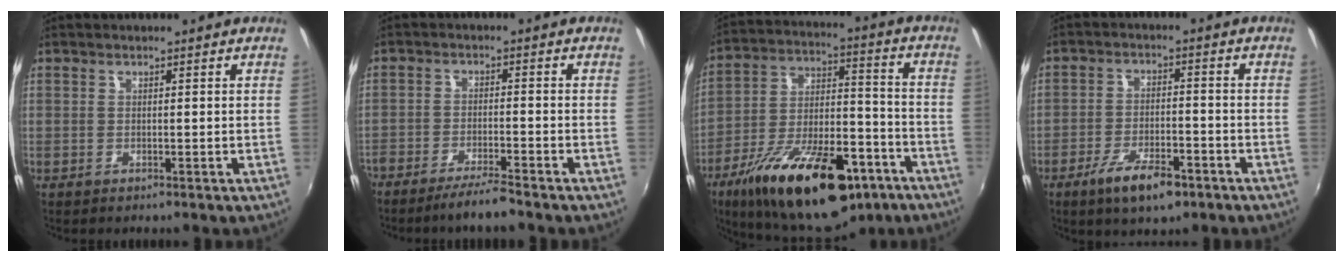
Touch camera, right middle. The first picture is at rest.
{"total": 5.8, "force": [-5.1, 0.0, 2.8], "torque": [-0.069, -0.004, -0.089]}
{"total": 26.0, "force": [-15.4, 10.8, 17.9], "torque": [-0.311, -0.013, -0.229]}
{"total": 8.6, "force": [-5.5, 2.9, 6.0], "torque": [-0.130, -0.012, -0.092]}